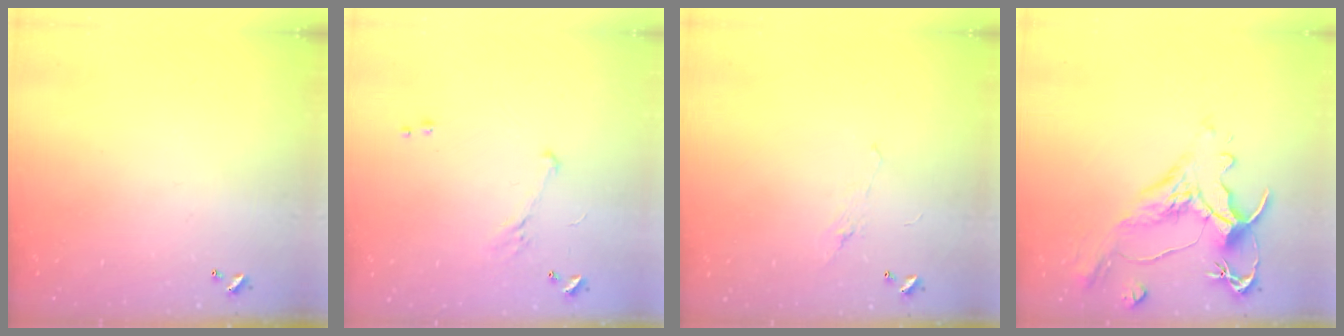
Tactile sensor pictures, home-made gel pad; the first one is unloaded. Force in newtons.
{"total": 4.0, "press": 3.9, "slide": 1.0}
{"total": 2.2, "press": 2.1, "slide": 0.8}
{"total": 1.6, "press": 0.4, "slide": 1.5}